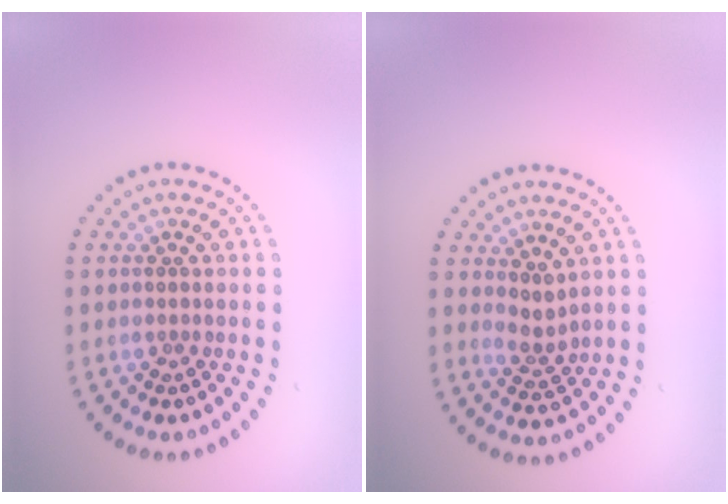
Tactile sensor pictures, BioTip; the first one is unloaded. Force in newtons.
{"total": 1.7, "press": 1.3, "slide": 1.1}